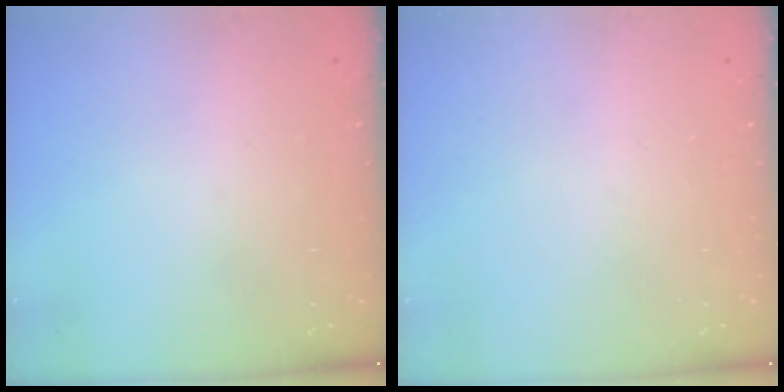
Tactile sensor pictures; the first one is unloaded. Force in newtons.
{"total": 0.0}